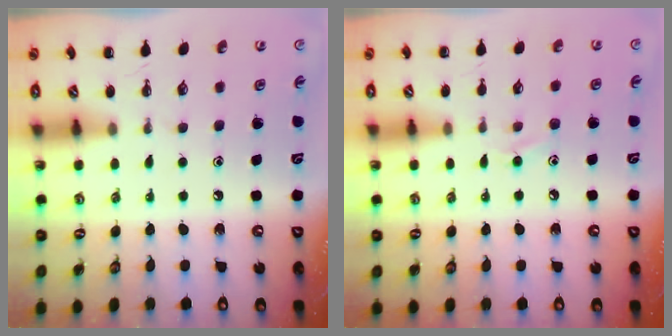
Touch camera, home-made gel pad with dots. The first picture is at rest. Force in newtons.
{"total": 7.0, "press": 6.6, "slide": 2.4}